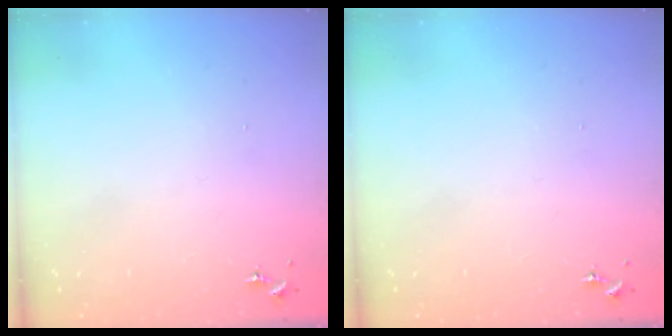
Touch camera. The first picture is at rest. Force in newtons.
{"total": 0.0}